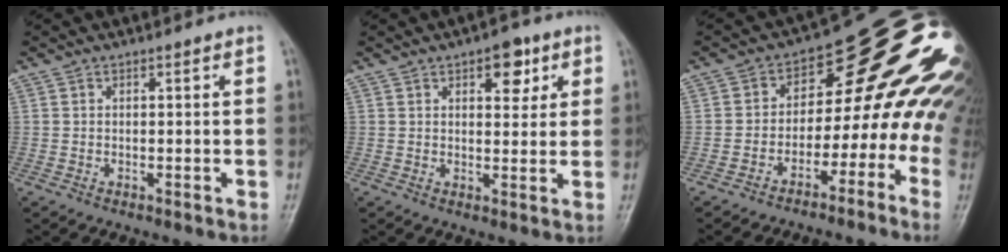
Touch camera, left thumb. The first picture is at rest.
{"total": 5.8, "force": [2.8, 3.2, 4.0], "torque": [-0.024, -0.010, 0.034]}
{"total": 20.7, "force": [-4.7, 12.6, 15.7], "torque": [-0.157, 0.110, -0.065]}